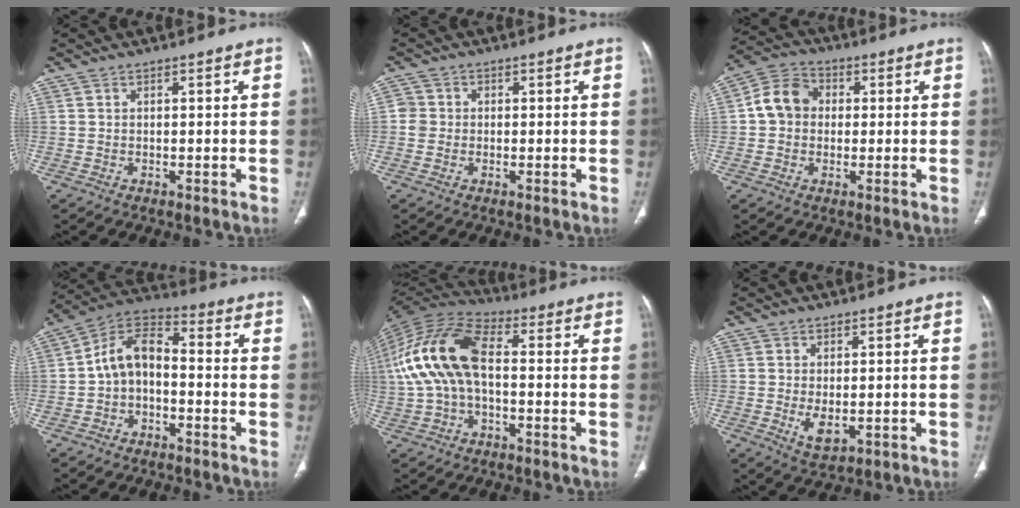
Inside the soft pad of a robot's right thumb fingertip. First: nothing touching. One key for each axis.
{"total": 2.6, "fx": -0.1, "fy": 2.5, "fz": 0.6, "tx": 0.007, "ty": 0.007, "tz": -0.004}
{"total": 8.1, "fx": 0.6, "fy": 6.9, "fz": 4.3, "tx": -0.067, "ty": 0.022, "tz": -0.001}
{"total": 9.5, "fx": -1.7, "fy": 6.2, "fz": 7.0, "tx": -0.114, "ty": 0.041, "tz": -0.046}
{"total": 16.3, "fx": 0.1, "fy": 8.9, "fz": 13.7, "tx": -0.289, "ty": 0.038, "tz": -0.004}
{"total": 3.9, "fx": -0.6, "fy": 2.0, "fz": 3.3, "tx": -0.056, "ty": -0.010, "tz": 0.000}